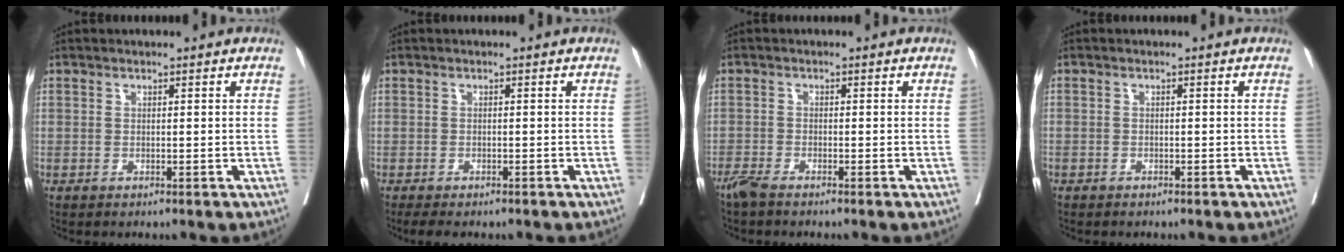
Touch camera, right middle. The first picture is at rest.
{"total": 3.7, "force": [-3.0, 1.4, 1.7], "torque": [-0.024, -0.010, -0.040]}
{"total": 2.0, "force": [-1.8, 0.1, 1.0], "torque": [-0.026, -0.006, -0.039]}
{"total": 1.0, "force": [-0.7, 0.8, -0.1], "torque": [-0.011, 0.003, -0.012]}